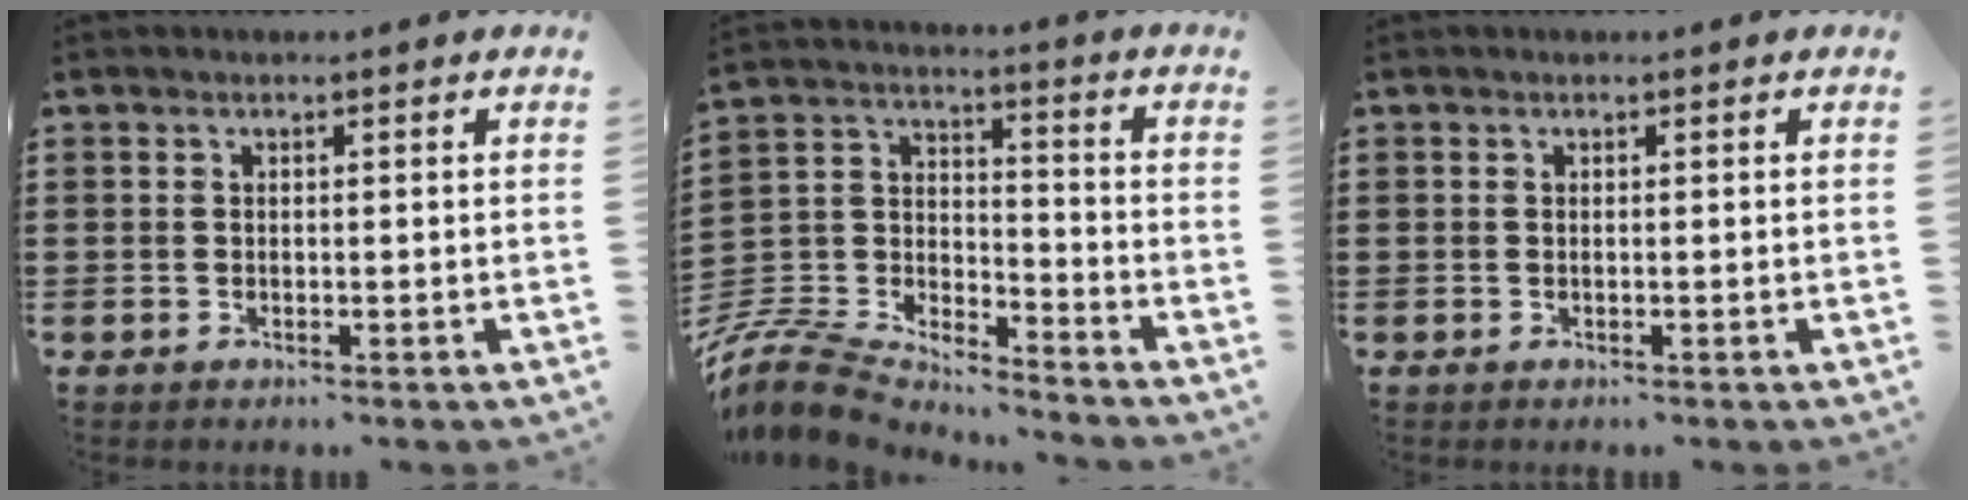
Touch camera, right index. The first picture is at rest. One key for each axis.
{"total": 8.1, "fx": -7.6, "fy": 2.0, "fz": 1.8, "tx": -0.075, "ty": -0.011, "tz": -0.163}
{"total": 0.0}